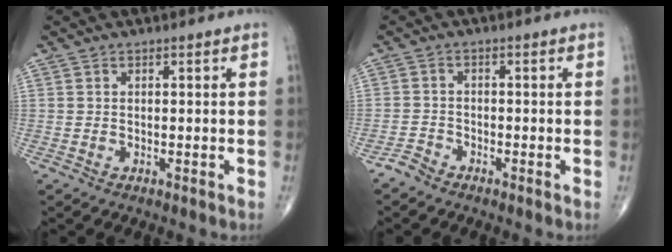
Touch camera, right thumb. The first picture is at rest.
{"total": 2.0, "force": [-1.9, 0.6, 0.1], "torque": [0.001, -0.003, -0.043]}